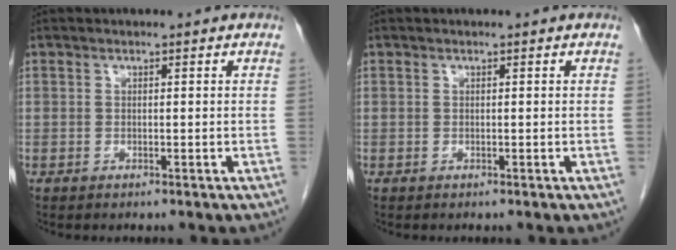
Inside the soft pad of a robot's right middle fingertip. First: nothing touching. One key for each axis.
{"total": 0.0}